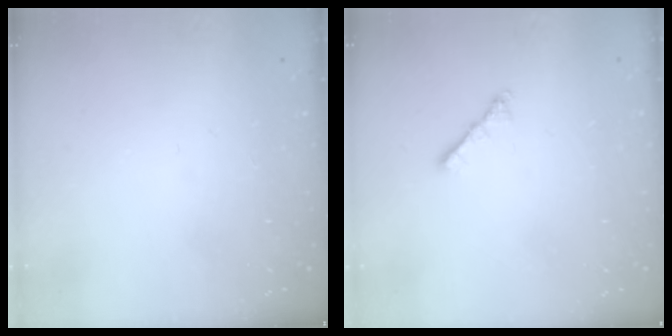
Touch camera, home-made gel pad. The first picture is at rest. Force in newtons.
{"total": 2.0, "press": 1.9, "slide": 0.6}